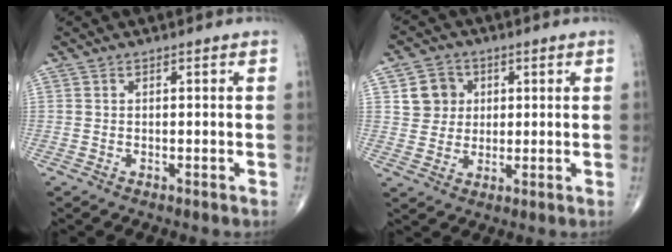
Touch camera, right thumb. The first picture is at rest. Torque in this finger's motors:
{"motor_torque": [-0.38, 0.39, 0.06, 0.04, 0.00]}